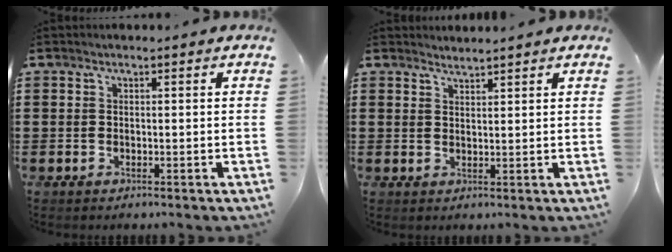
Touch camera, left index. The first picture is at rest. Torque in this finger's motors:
{"motor_torque": [-0.04, -0.04, -0.07, -0.01]}